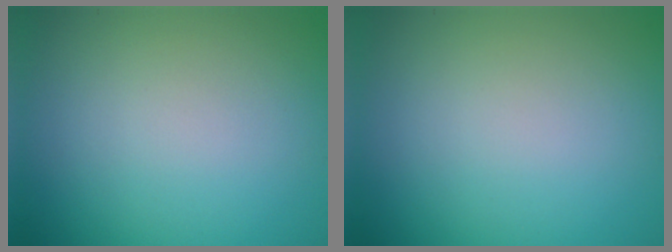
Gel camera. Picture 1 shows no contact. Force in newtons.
{"total": 0.0}